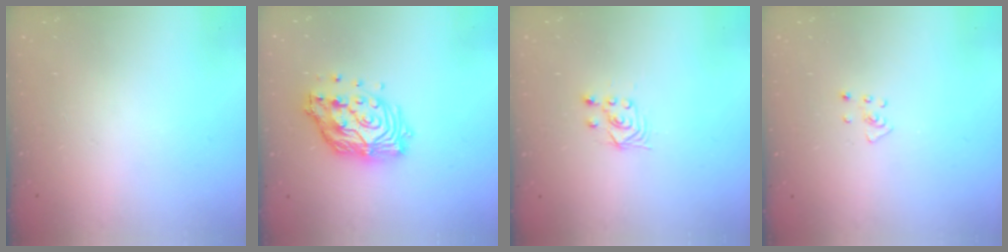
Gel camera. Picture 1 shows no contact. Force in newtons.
{"total": 14.5, "press": 14.4, "slide": 1.2}
{"total": 3.5, "press": 3.0, "slide": 1.7}
{"total": 3.6, "press": 3.6, "slide": 0.2}